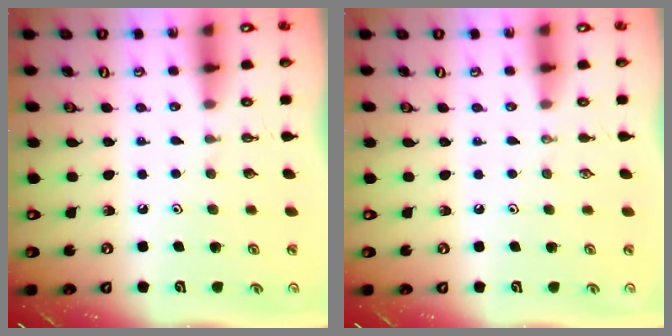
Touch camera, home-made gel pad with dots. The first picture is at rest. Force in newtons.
{"total": 0.0}